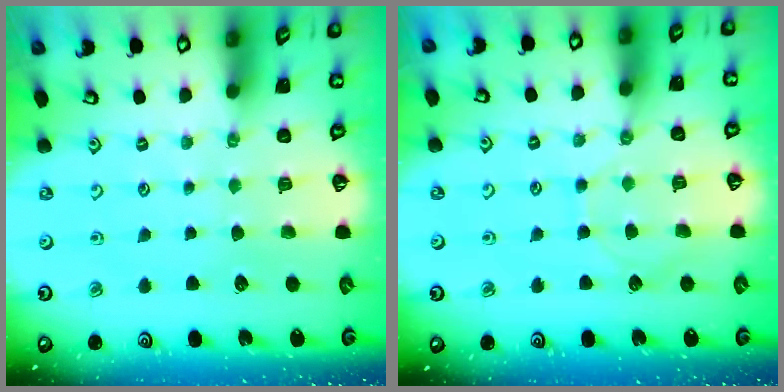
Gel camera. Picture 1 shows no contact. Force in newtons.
{"total": 6.2, "press": 6.1, "slide": 0.7}